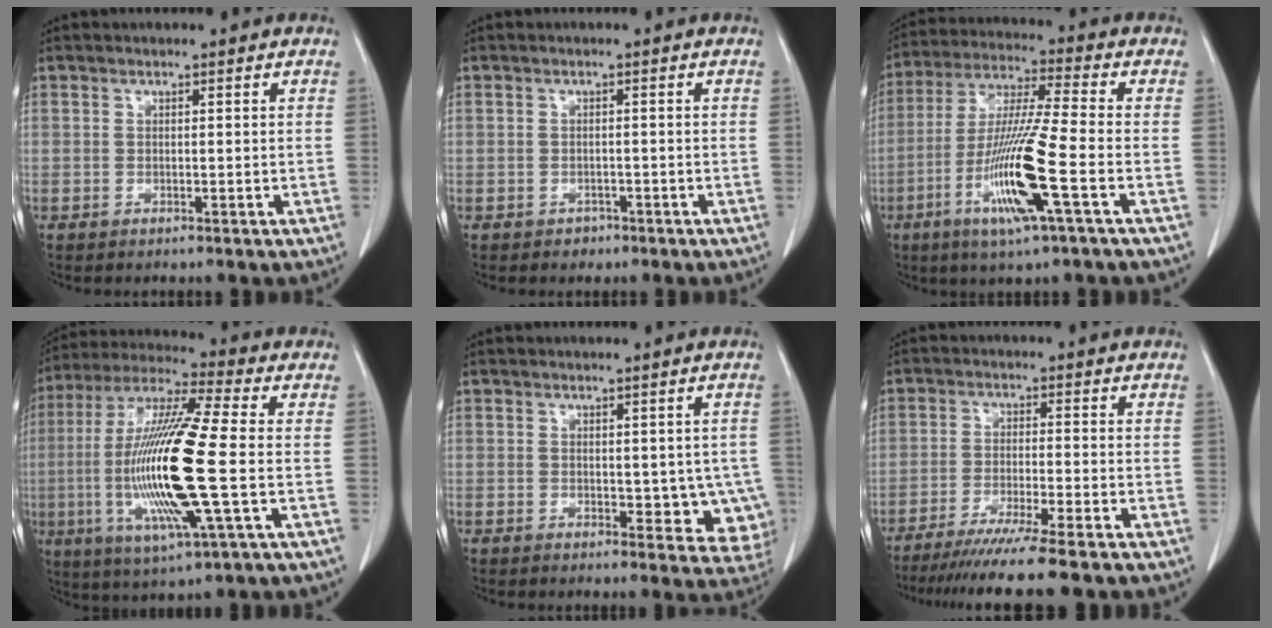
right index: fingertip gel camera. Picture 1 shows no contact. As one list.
[{"total": 1.4, "force": [-0.8, 1.1, 0.1], "torque": [-0.001, 0.004, -0.013]}, {"total": 14.3, "force": [-5.0, -0.3, 13.4], "torque": [-0.273, -0.020, -0.099]}, {"total": 20.1, "force": [-2.9, 1.4, 19.9], "torque": [-0.416, -0.015, -0.057]}, {"total": 6.6, "force": [-0.6, 3.9, 5.3], "torque": [-0.031, 0.000, -0.003]}, {"total": 12.2, "force": [-10.0, -0.9, 6.9], "torque": [-0.085, -0.035, -0.155]}]